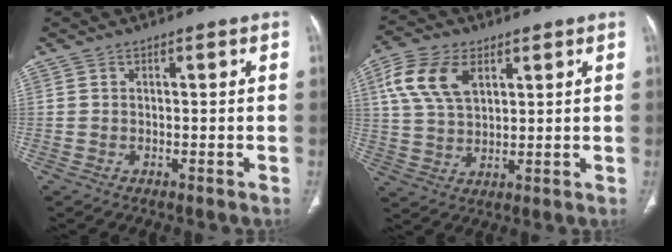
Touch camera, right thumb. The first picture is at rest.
{"total": 10.9, "force": [4.3, 6.4, 7.6], "torque": [-0.151, -0.002, 0.085]}